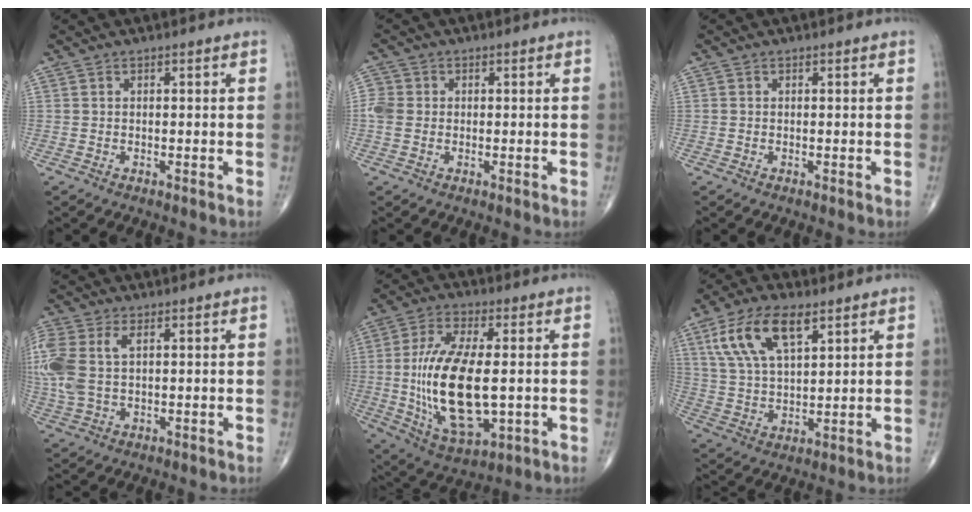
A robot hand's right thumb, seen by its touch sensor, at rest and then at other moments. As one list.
[{"total": 3.4, "force": [-0.1, 3.0, 1.7], "torque": [-0.038, 0.007, -0.005]}, {"total": 0.0}, {"total": 10.9, "force": [2.1, 6.3, 8.7], "torque": [-0.241, 0.017, 0.048]}, {"total": 19.4, "force": [-1.0, 8.7, 17.3], "torque": [-0.336, -0.010, -0.005]}, {"total": 13.0, "force": [6.4, 5.9, 9.7], "torque": [-0.181, -0.013, 0.125]}]